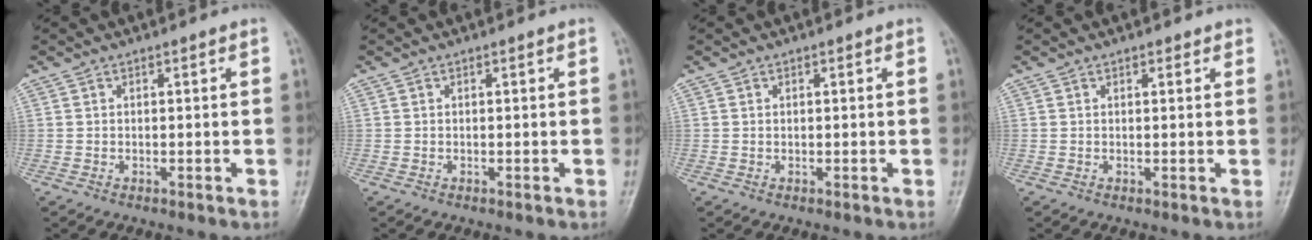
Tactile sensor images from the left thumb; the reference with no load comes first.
{"total": 0.0}
{"total": 0.0}
{"total": 1.2, "force": [0.9, 0.7, 0.6], "torque": [-0.002, -0.004, 0.007]}